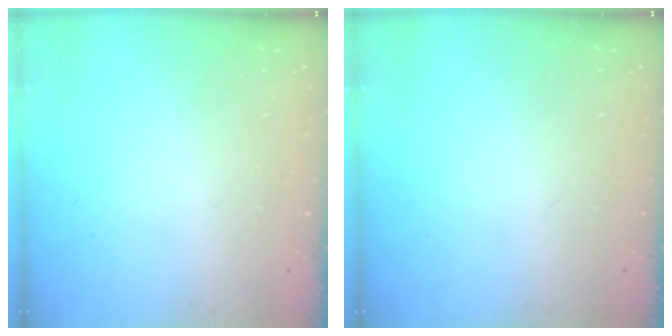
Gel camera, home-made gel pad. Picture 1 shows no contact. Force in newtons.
{"total": 0.0}